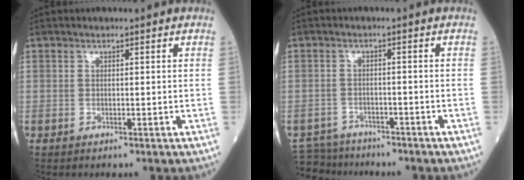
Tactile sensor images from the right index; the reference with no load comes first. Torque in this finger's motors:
{"motor_torque": [-0.22, -0.24, -0.24, -0.09]}